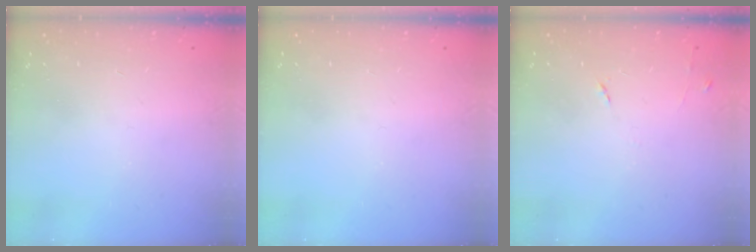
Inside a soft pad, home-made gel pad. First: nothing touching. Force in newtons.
{"total": 0.0}
{"total": 5.3, "press": 5.2, "slide": 0.8}